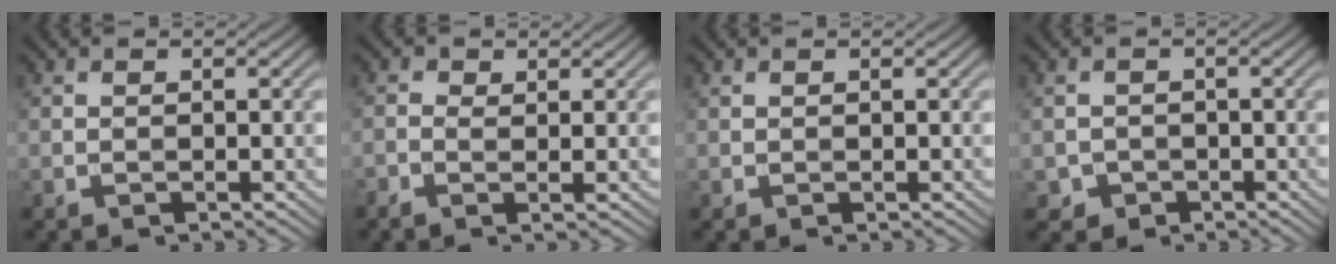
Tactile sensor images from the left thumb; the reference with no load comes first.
{"total": 1.5, "force": [0.1, 0.6, 1.4], "torque": [-0.035, 0.000, -0.004]}
{"total": 0.0}
{"total": 1.9, "force": [-0.9, 1.6, 0.3], "torque": [0.001, -0.006, -0.020]}